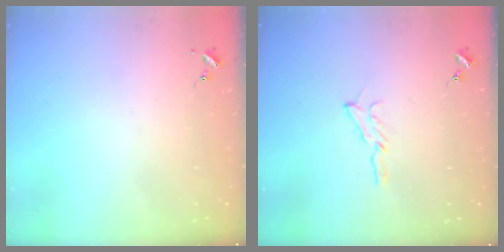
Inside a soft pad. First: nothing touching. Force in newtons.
{"total": 5.3, "press": 5.2, "slide": 0.5}